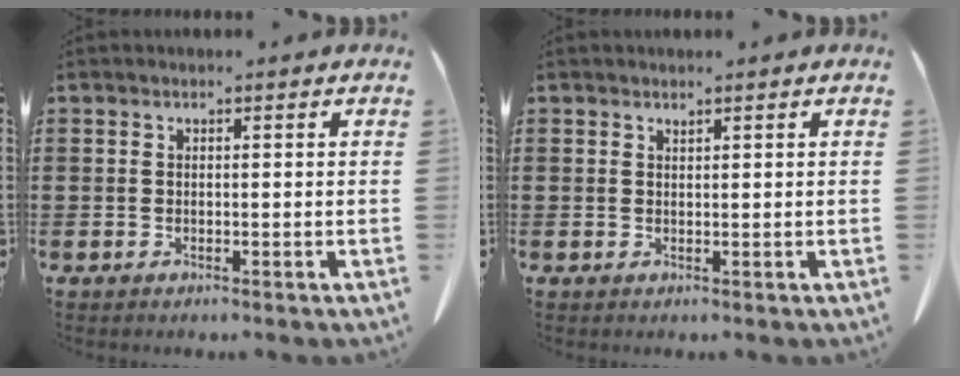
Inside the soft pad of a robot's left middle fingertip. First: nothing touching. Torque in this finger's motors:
{"motor_torque": [-0.70, 0.90, -0.28, -0.06]}